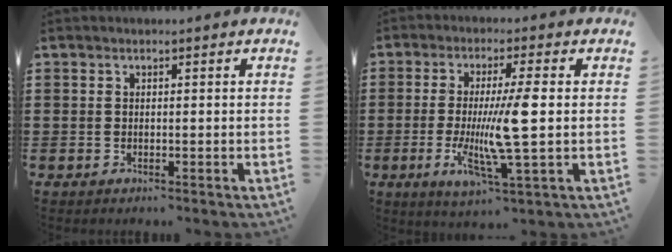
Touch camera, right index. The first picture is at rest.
{"total": 9.4, "force": [-0.2, 0.7, 9.4], "torque": [-0.187, -0.015, -0.012]}